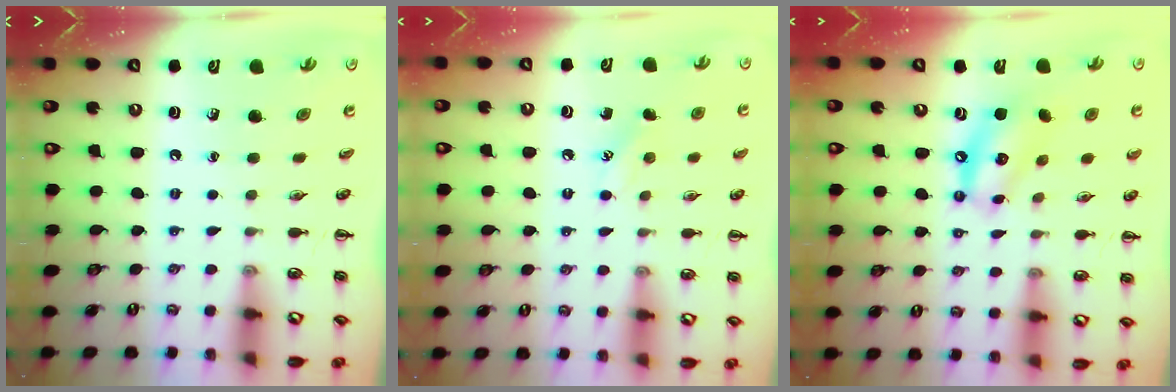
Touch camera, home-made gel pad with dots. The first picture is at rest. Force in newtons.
{"total": 7.8, "press": 7.7, "slide": 1.6}
{"total": 11.1, "press": 10.8, "slide": 2.6}